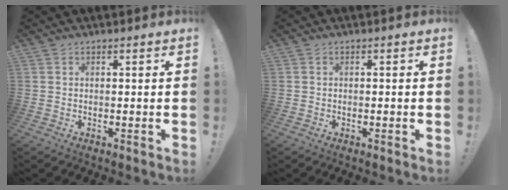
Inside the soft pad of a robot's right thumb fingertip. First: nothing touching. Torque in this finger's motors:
{"motor_torque": [0.04, 0.00, 0.14, -0.08, 0.00]}